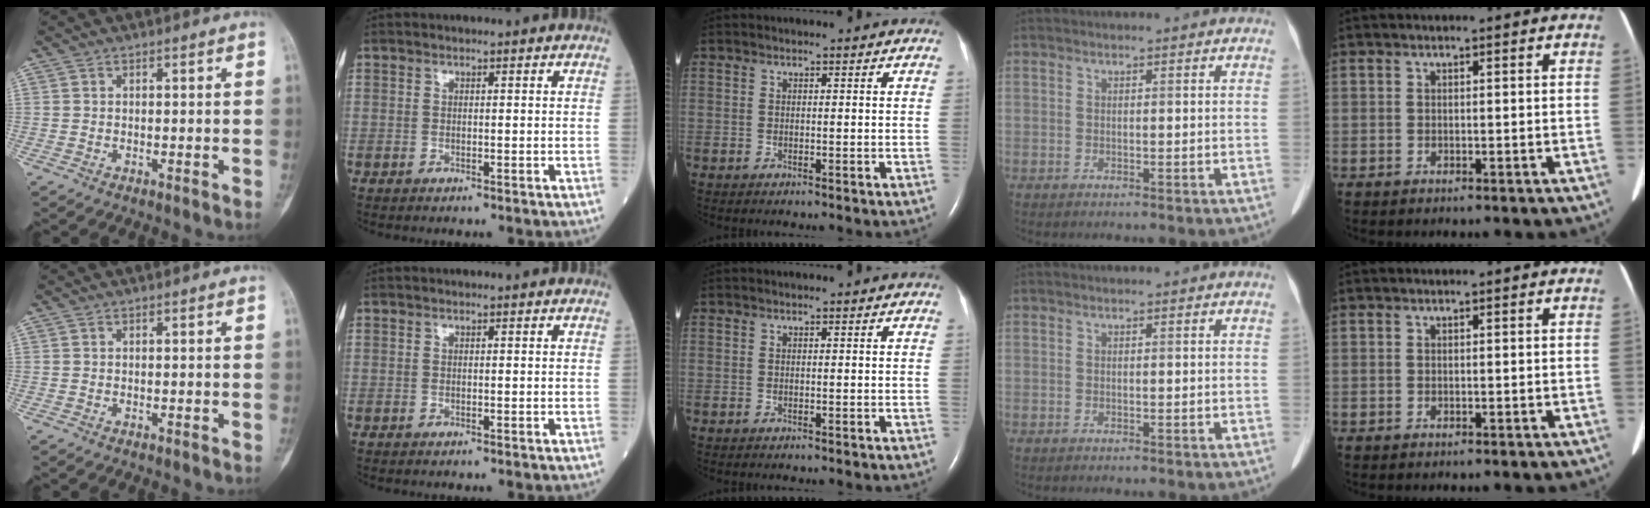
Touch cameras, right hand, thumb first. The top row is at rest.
{}